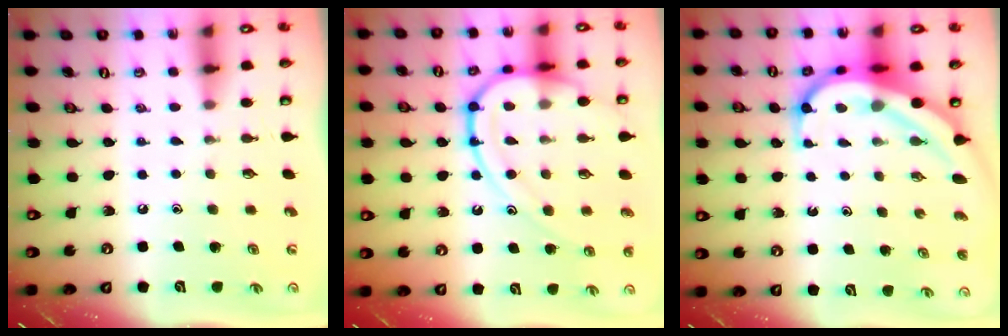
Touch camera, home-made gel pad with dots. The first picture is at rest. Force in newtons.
{"total": 14.9, "press": 14.8, "slide": 1.3}
{"total": 10.3, "press": 10.2, "slide": 1.3}